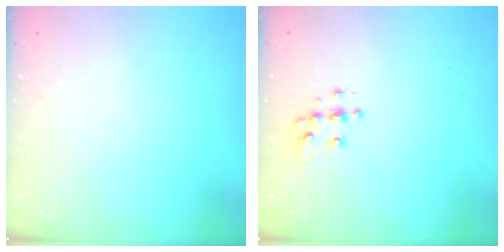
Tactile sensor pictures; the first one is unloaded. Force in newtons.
{"total": 7.3, "press": 7.3, "slide": 0.2}